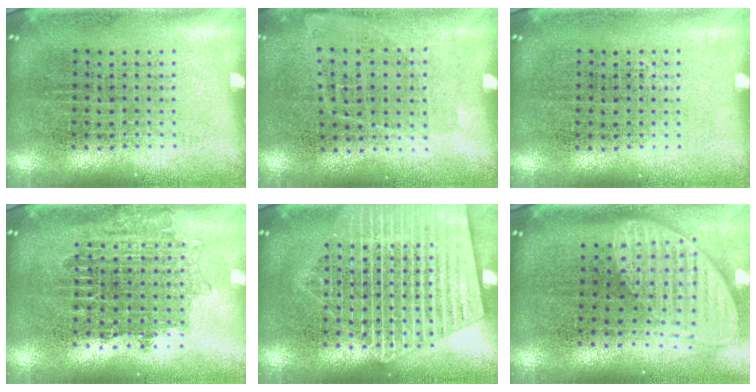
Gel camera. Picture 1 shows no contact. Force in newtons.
{"total": 1.1, "press": 0.9, "slide": 0.7}
{"total": 0.0}
{"total": 1.7, "press": 1.4, "slide": 1.0}
{"total": 3.9, "press": 3.8, "slide": 0.4}
{"total": 1.9, "press": 1.5, "slide": 1.2}